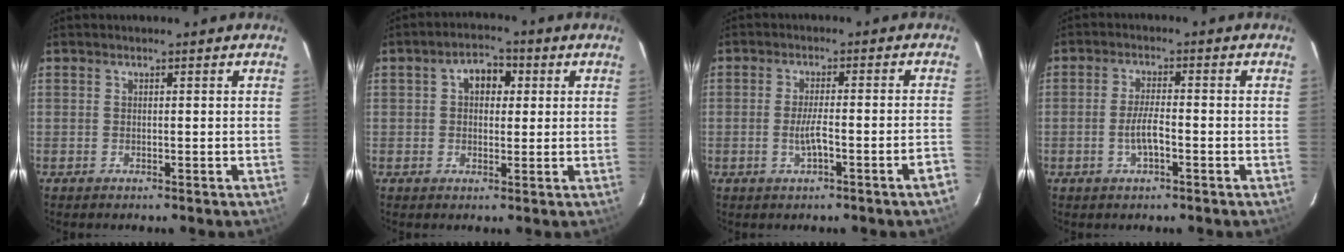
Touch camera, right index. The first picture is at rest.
{"total": 5.2, "force": [1.3, 3.7, 3.4], "torque": [-0.054, 0.022, 0.022]}
{"total": 5.5, "force": [-2.7, -0.6, 4.8], "torque": [-0.078, -0.009, -0.040]}
{"total": 4.0, "force": [-1.6, 0.9, 3.6], "torque": [-0.071, -0.002, -0.028]}